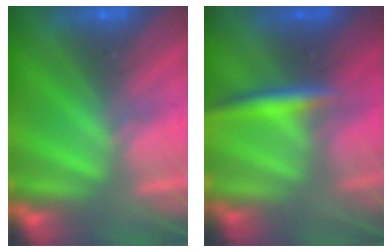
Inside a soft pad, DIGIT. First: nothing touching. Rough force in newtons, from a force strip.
{"total": 3.0}